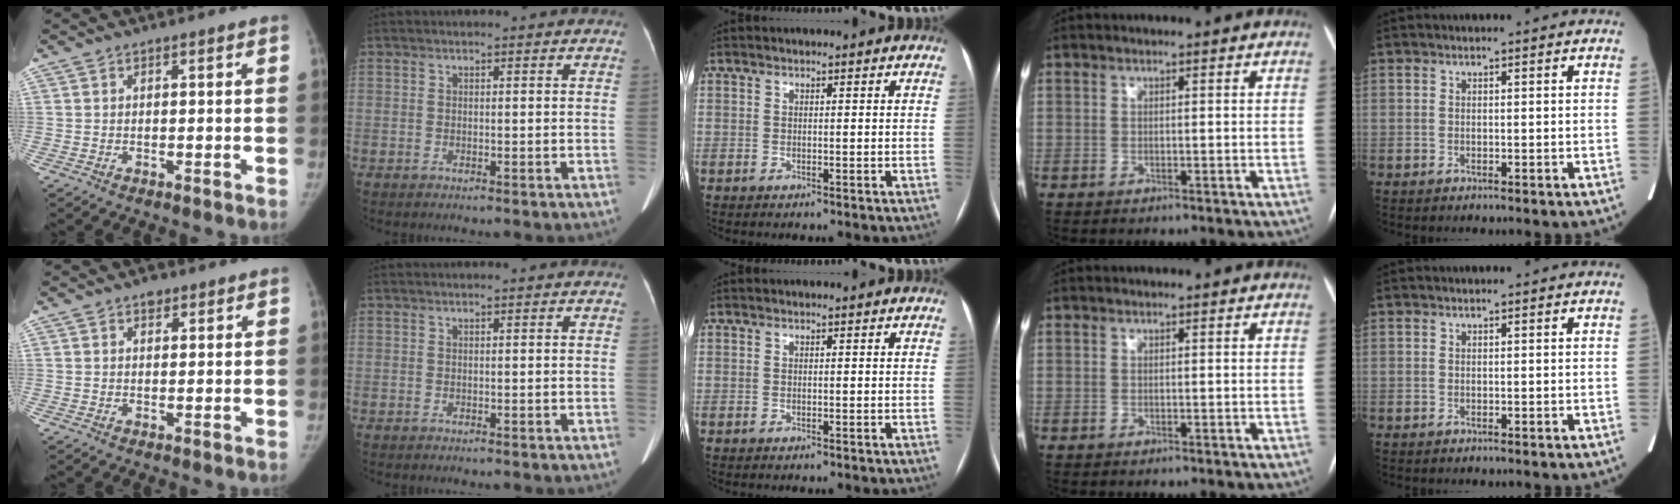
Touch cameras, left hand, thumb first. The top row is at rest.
{"thumb": {"total": 1.8, "force": [1.1, 1.2, 0.8], "torque": [0.001, -0.004, 0.014]}}